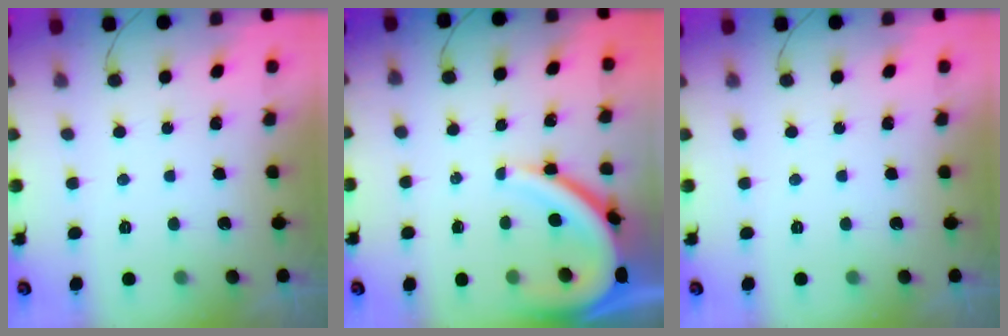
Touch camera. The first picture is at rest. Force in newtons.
{"total": 10.9, "press": 10.9, "slide": 0.7}
{"total": 0.0}